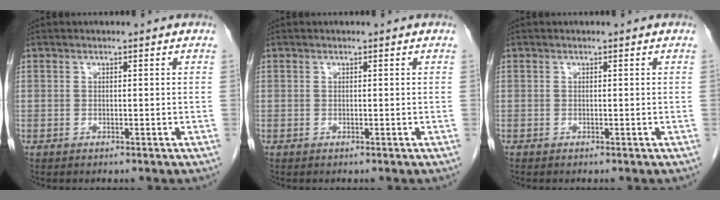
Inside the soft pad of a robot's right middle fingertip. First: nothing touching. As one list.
[{"total": 0.0}, {"total": 0.0}]